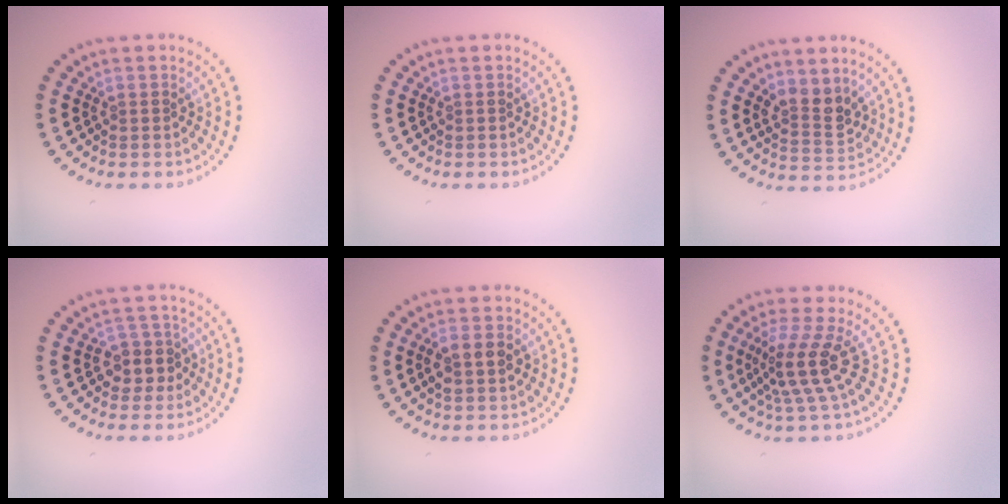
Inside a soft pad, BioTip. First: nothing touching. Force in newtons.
{"total": 0.0}
{"total": 2.9, "press": 2.6, "slide": 1.3}
{"total": 2.6, "press": 2.3, "slide": 1.3}
{"total": 2.3, "press": 2.3, "slide": 0.0}
{"total": 4.0, "press": 2.8, "slide": 2.8}